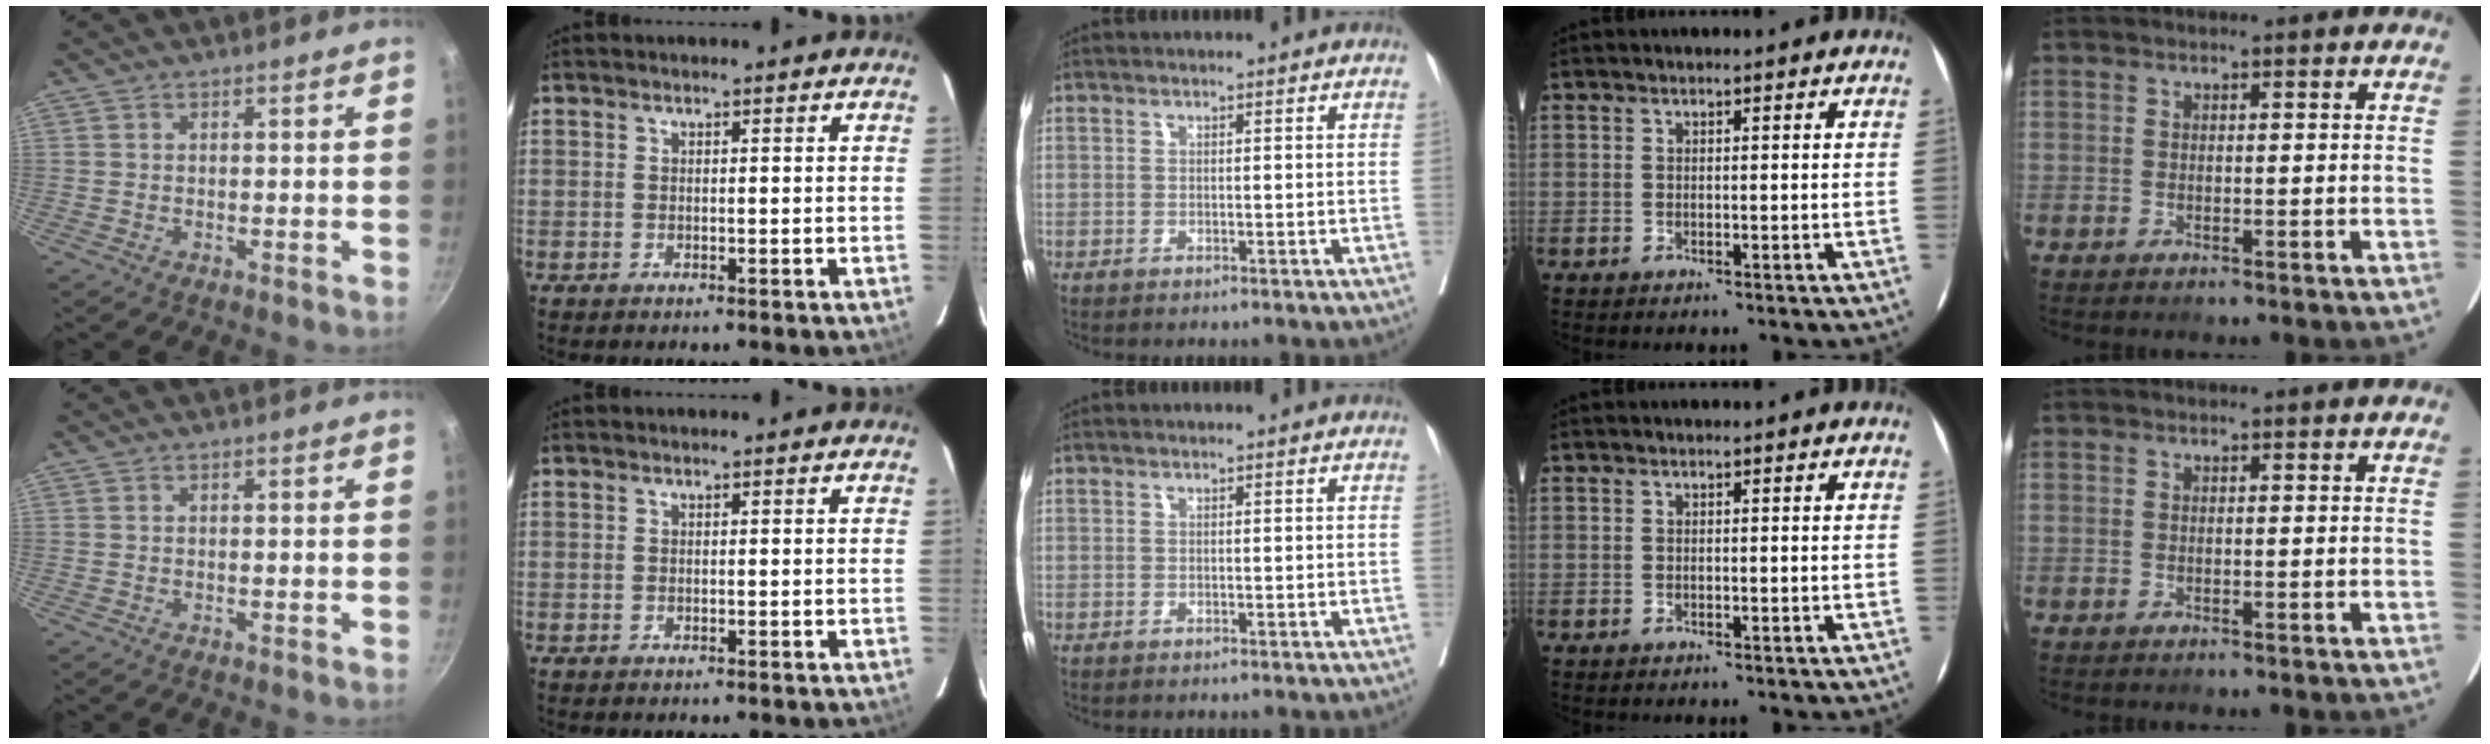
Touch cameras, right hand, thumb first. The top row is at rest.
{}